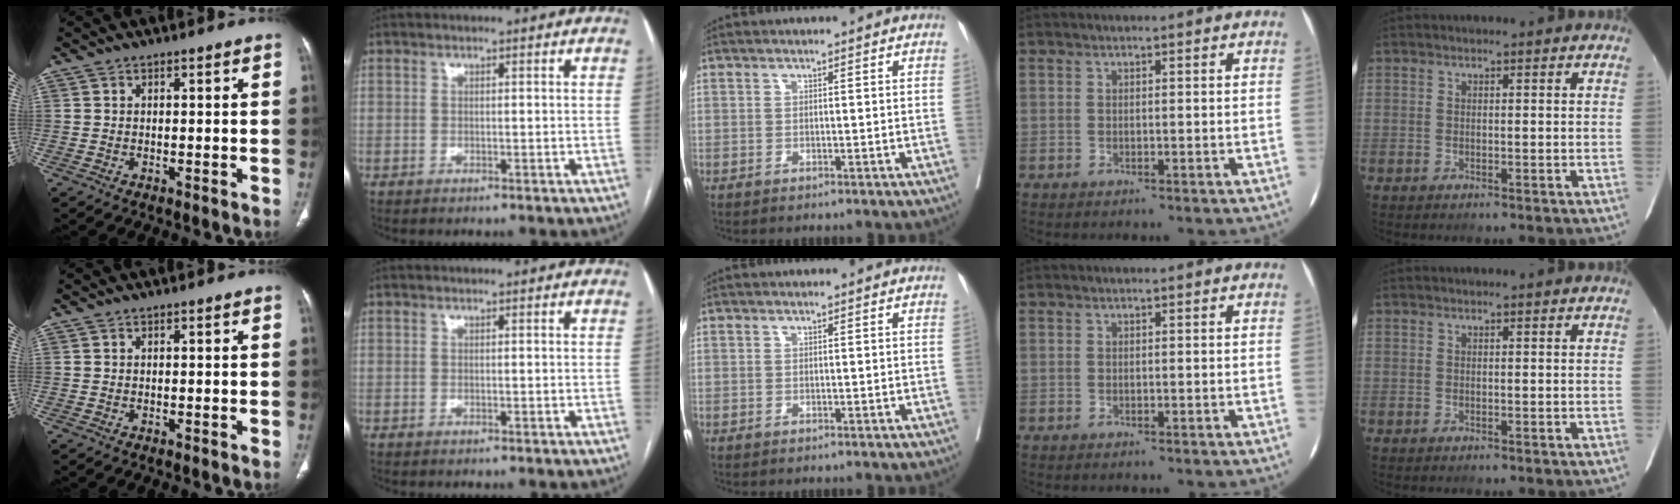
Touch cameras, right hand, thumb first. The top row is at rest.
{}